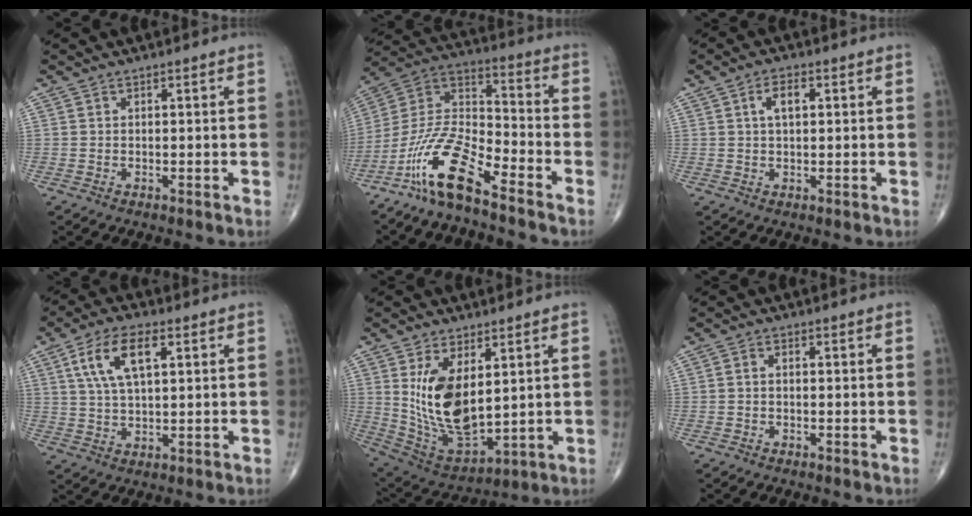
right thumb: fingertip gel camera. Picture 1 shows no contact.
{"total": 14.4, "force": [-10.1, 3.6, 9.7], "torque": [-0.195, 0.070, -0.201]}
{"total": 4.0, "force": [1.1, 2.0, 3.2], "torque": [-0.057, 0.004, 0.018]}
{"total": 10.4, "force": [3.7, 4.6, 8.5], "torque": [-0.164, 0.003, 0.070]}
{"total": 15.5, "force": [3.5, 8.0, 12.8], "torque": [-0.224, -0.024, 0.091]}
{"total": 1.1, "force": [-0.3, 0.7, 0.8], "torque": [-0.012, 0.004, -0.007]}